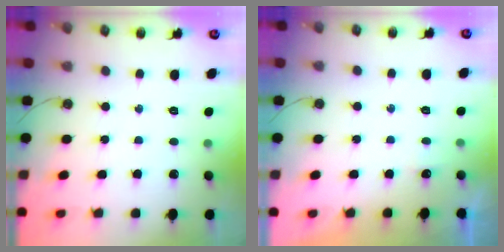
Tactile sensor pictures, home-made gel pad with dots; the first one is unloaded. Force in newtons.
{"total": 2.2, "press": 2.1, "slide": 0.4}